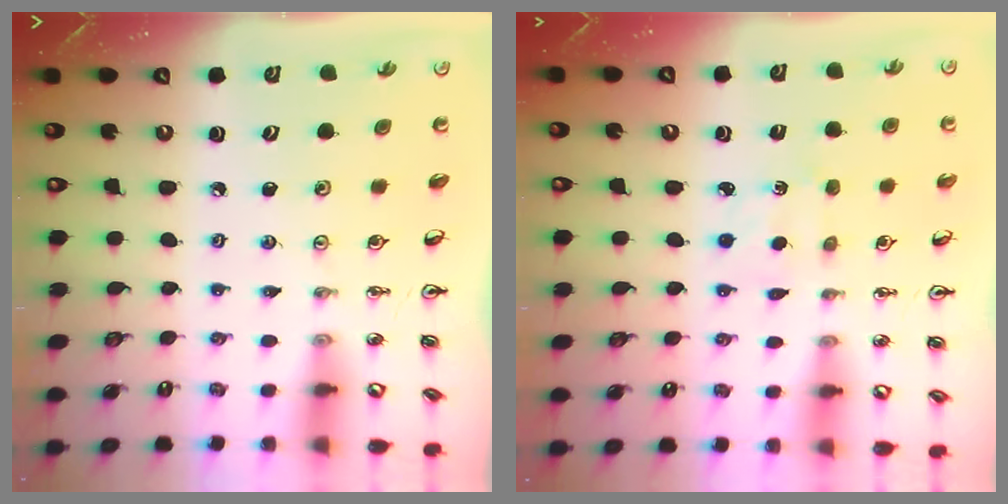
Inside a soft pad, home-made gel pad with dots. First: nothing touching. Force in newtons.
{"total": 0.9, "press": 0.9, "slide": 0.2}